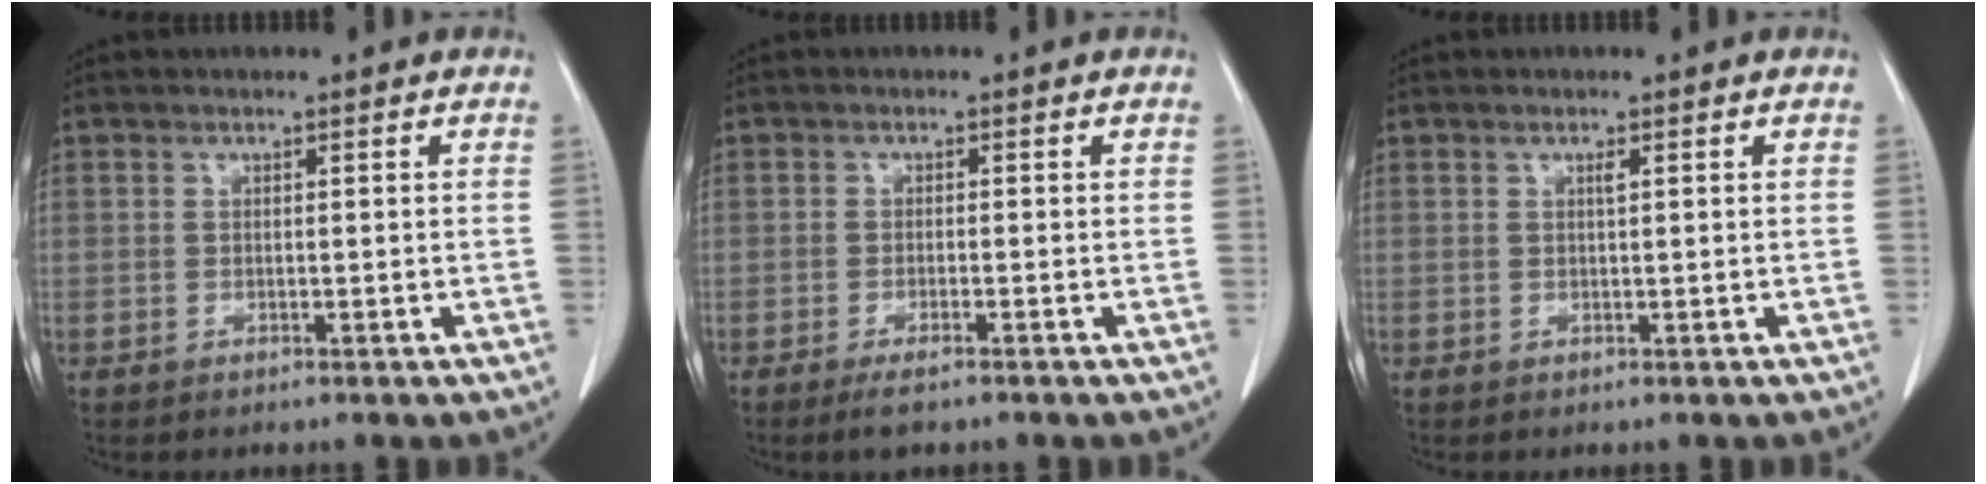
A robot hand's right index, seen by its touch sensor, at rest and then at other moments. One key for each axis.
{"total": 2.5, "fx": -1.8, "fy": 0.3, "fz": 1.7, "tx": -0.035, "ty": -0.005, "tz": -0.031}
{"total": 0.7, "fx": 0.3, "fy": 0.0, "fz": 0.6, "tx": -0.014, "ty": 0.001, "tz": 0.006}